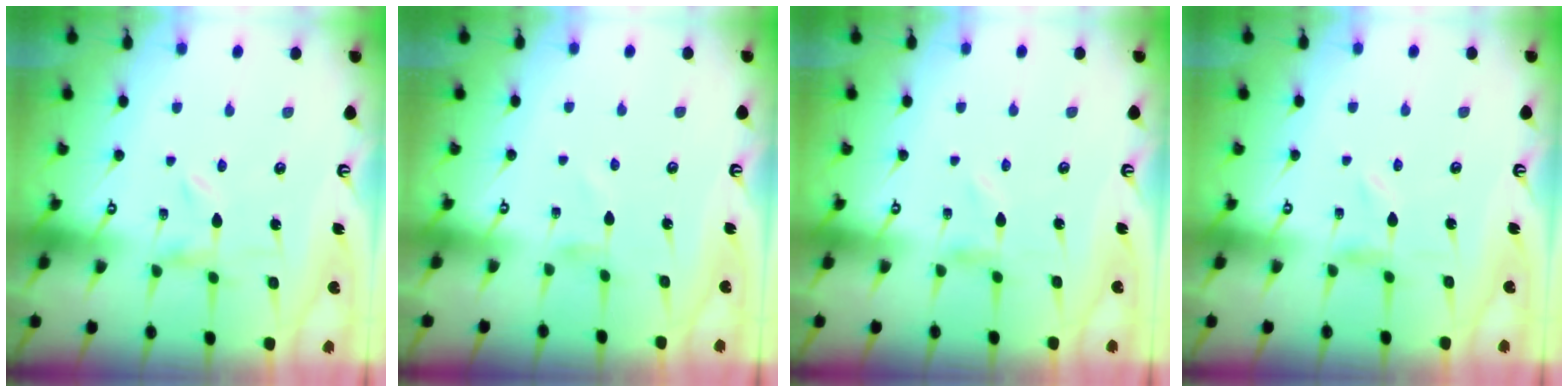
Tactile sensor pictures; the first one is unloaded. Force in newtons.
{"total": 0.0}
{"total": 0.0}
{"total": 0.0}